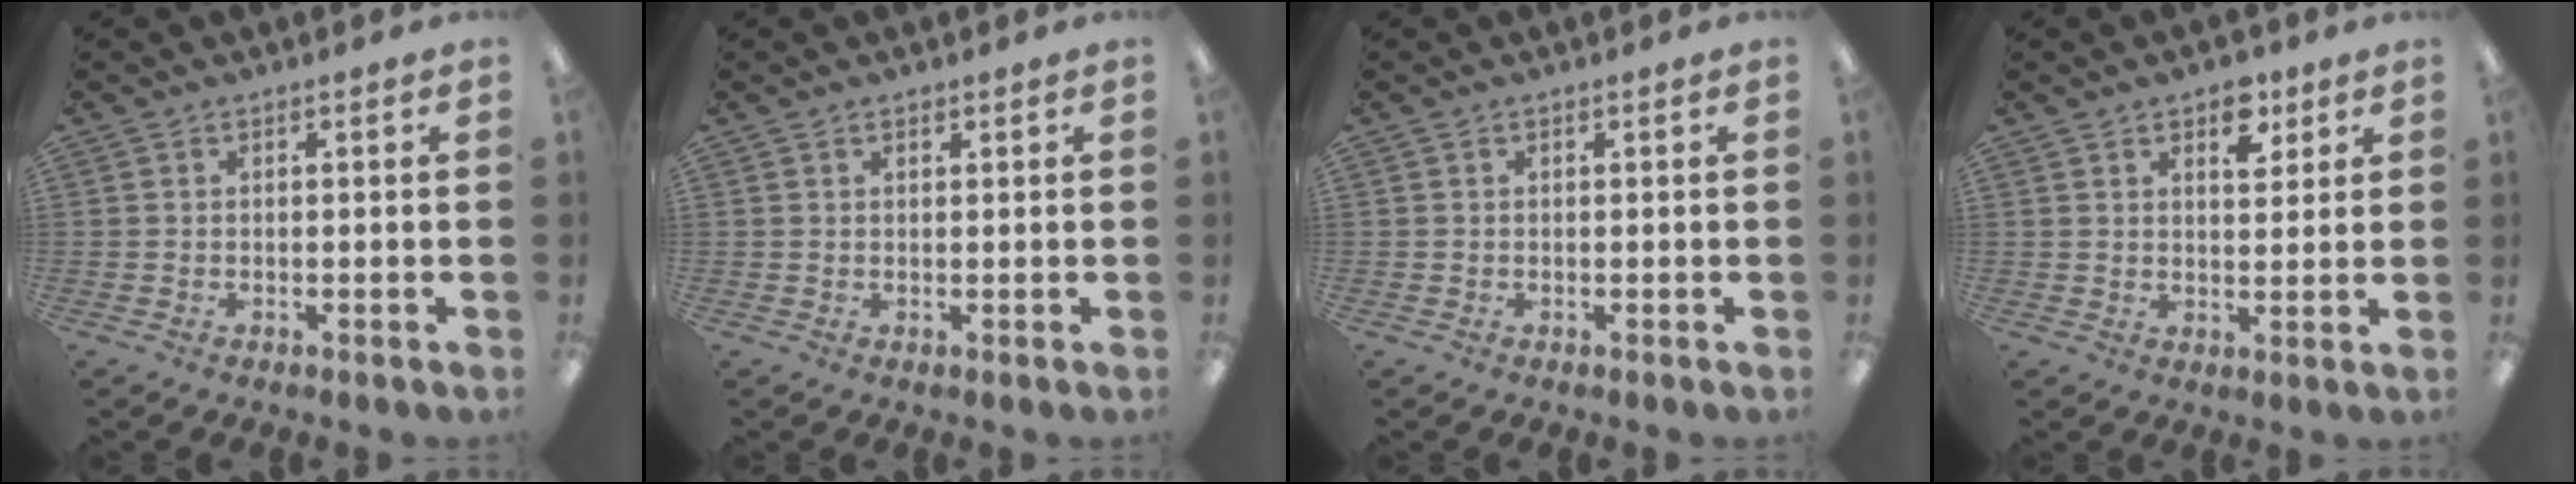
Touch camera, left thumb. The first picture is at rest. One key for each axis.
{"total": 0.7, "fx": 0.6, "fy": 0.3, "fz": 0.2, "tx": -0.005, "ty": 0.001, "tz": 0.011}
{"total": 0.0}
{"total": 6.6, "fx": 4.1, "fy": 3.6, "fz": 3.7, "tx": -0.026, "ty": -0.020, "tz": 0.064}